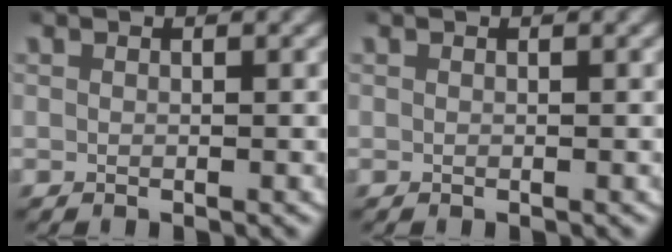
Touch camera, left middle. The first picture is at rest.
{"total": 0.0}